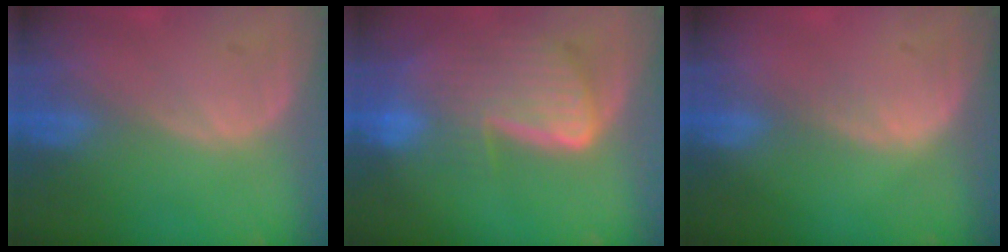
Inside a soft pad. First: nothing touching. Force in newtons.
{"total": 9.2, "press": 8.0, "slide": 4.7}
{"total": 0.9, "press": 0.9, "slide": 0.1}